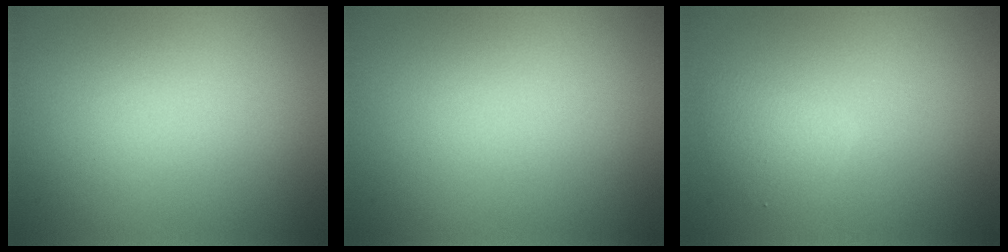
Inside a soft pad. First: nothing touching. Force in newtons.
{"total": 0.0}
{"total": 1.9, "press": 1.9, "slide": 0.0}